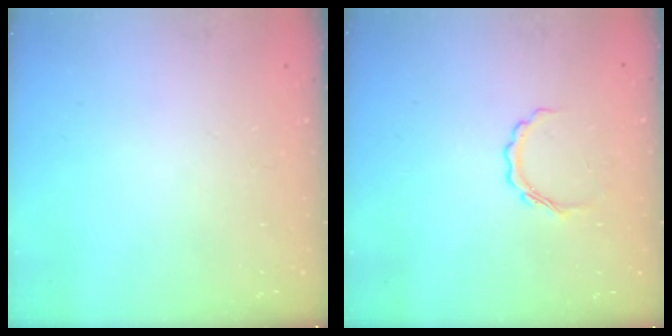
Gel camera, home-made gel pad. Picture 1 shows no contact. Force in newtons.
{"total": 5.0, "press": 4.9, "slide": 1.0}